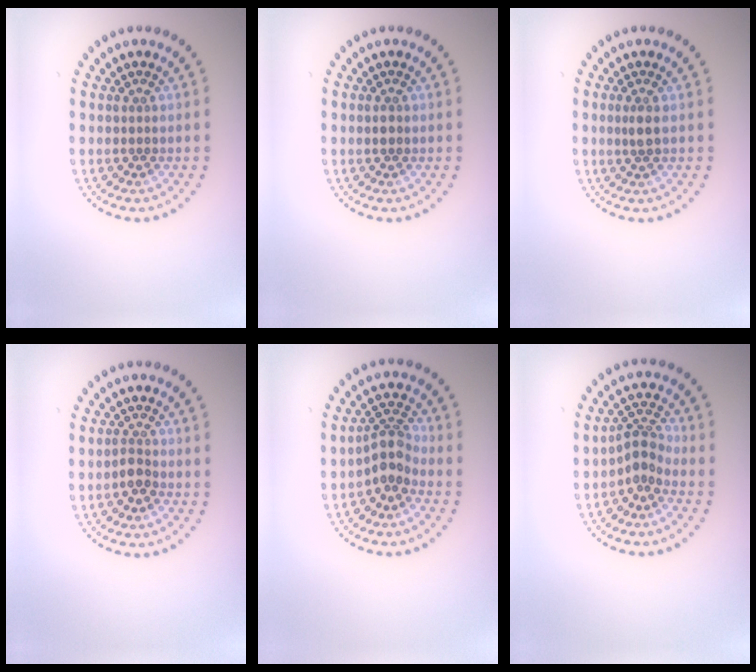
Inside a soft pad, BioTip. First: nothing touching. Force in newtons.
{"total": 0.8, "press": 0.8, "slide": 0.1}
{"total": 1.3, "press": 1.1, "slide": 0.7}
{"total": 1.5, "press": 1.2, "slide": 0.8}
{"total": 2.6, "press": 2.0, "slide": 1.8}
{"total": 2.4, "press": 1.7, "slide": 1.7}